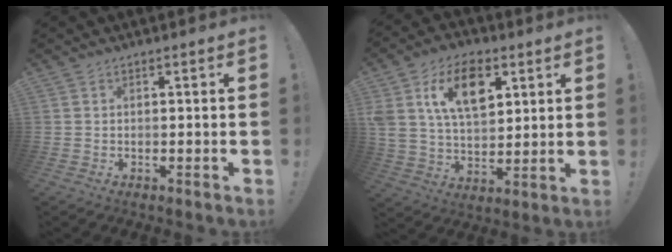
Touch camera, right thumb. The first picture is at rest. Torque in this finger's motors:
{"motor_torque": [2.24, 2.77, 1.10, -0.47, 0.13]}